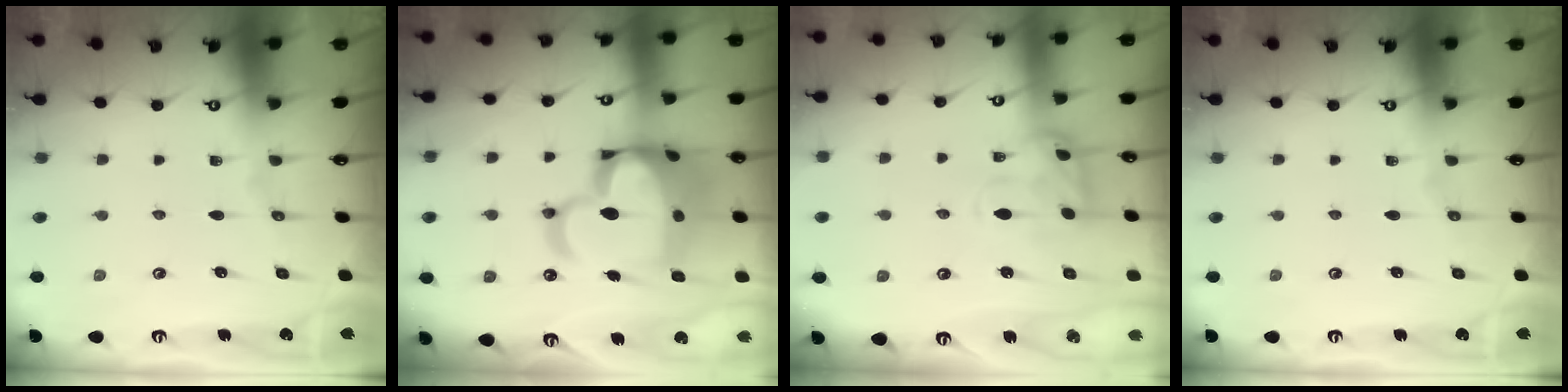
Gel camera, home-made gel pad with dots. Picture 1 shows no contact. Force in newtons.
{"total": 19.2, "press": 19.0, "slide": 2.6}
{"total": 2.6, "press": 2.5, "slide": 0.7}
{"total": 0.0}